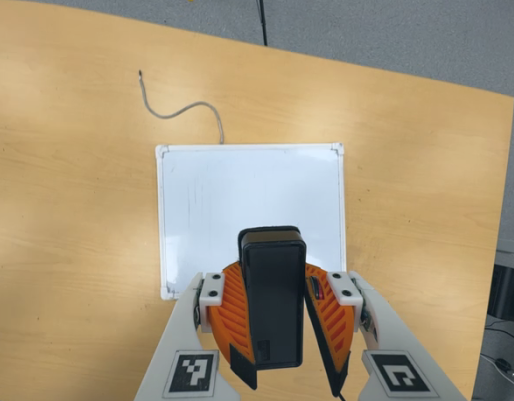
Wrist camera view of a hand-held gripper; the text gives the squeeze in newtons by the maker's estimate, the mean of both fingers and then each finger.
{"total": 9.3, "left": 9.5, "right": 9.0}